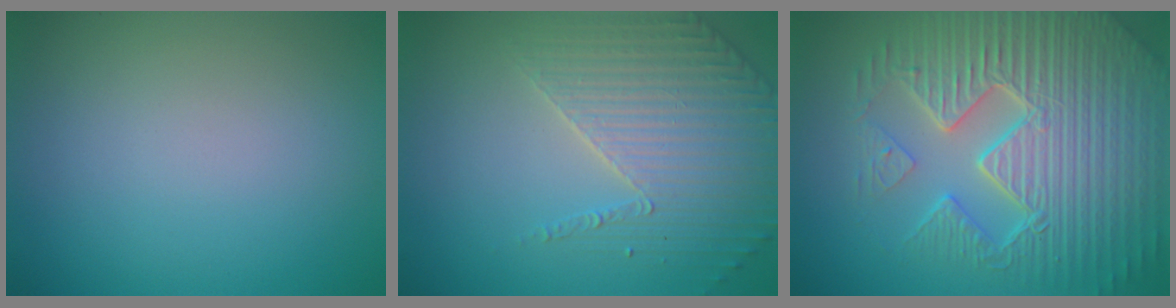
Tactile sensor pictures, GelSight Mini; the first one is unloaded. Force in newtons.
{"total": 3.7, "press": 3.7, "slide": 0.7}
{"total": 10.1, "press": 6.7, "slide": 7.5}